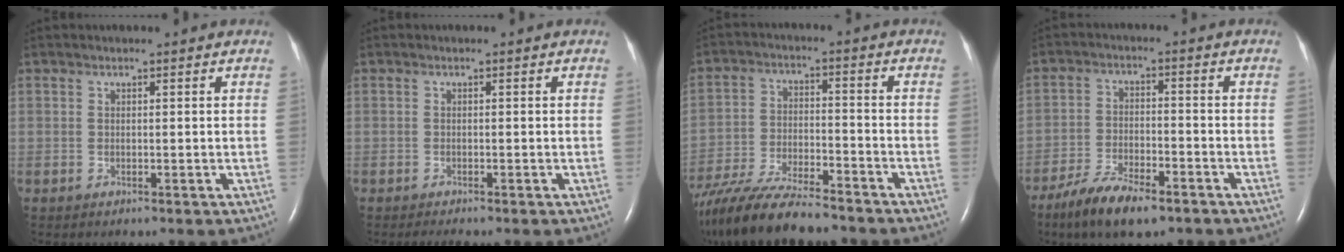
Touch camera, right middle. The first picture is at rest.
{"total": 1.3, "force": [-1.1, 0.0, 0.6], "torque": [-0.017, -0.005, -0.017]}
{"total": 17.8, "force": [-15.2, 2.9, 8.8], "torque": [-0.190, -0.032, -0.260]}
{"total": 9.3, "force": [-6.7, 2.6, 5.9], "torque": [-0.117, -0.015, -0.119]}